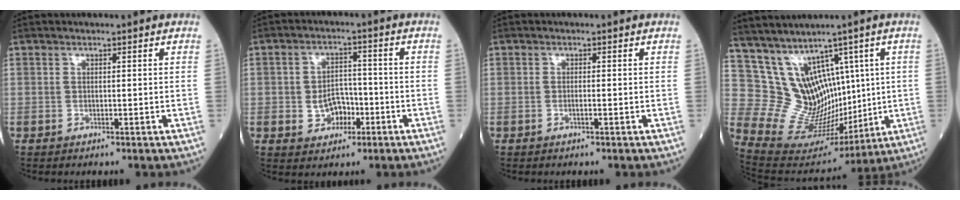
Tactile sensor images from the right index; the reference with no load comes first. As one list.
[{"total": 5.3, "force": [-1.7, 3.9, 3.2], "torque": [-0.054, 0.010, -0.025]}, {"total": 0.9, "force": [-0.3, 0.0, 0.9], "torque": [-0.018, 0.000, -0.005]}, {"total": 11.8, "force": [4.8, 8.5, 6.7], "torque": [-0.126, 0.039, 0.130]}]